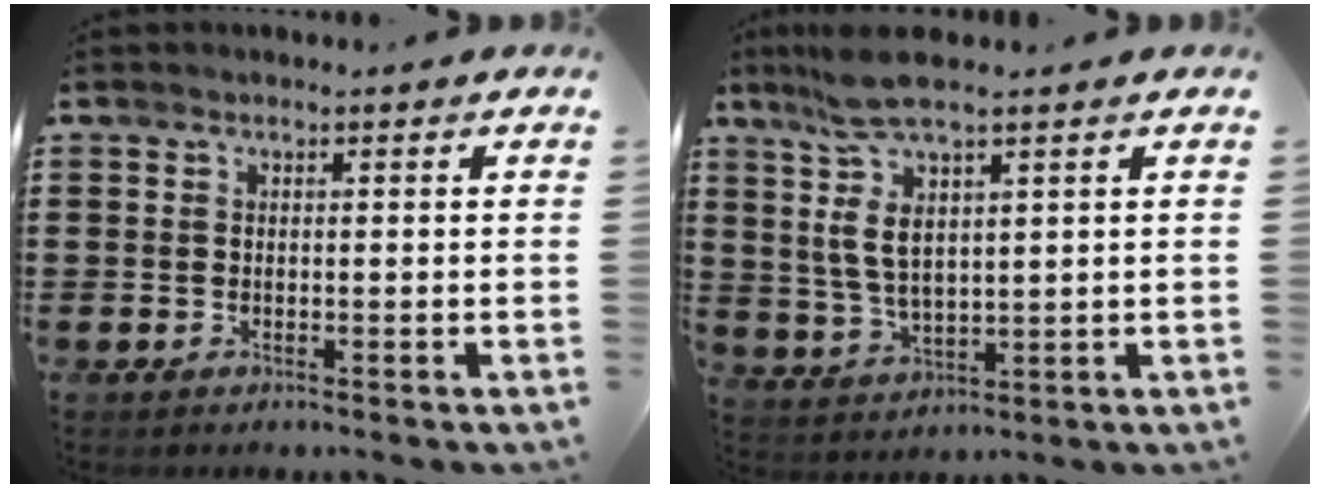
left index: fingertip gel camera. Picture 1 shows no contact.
{"total": 9.1, "force": [4.5, 2.6, 7.4], "torque": [-0.176, -0.009, 0.075]}